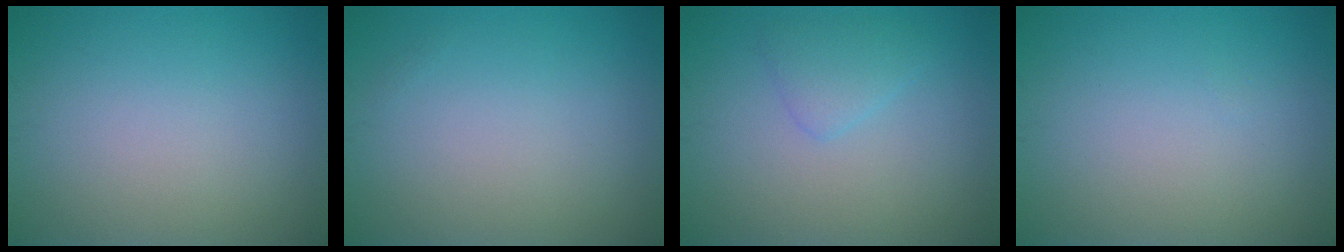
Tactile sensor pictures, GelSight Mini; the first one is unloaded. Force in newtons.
{"total": 0.0}
{"total": 1.8, "press": 1.8, "slide": 0.2}
{"total": 0.0}